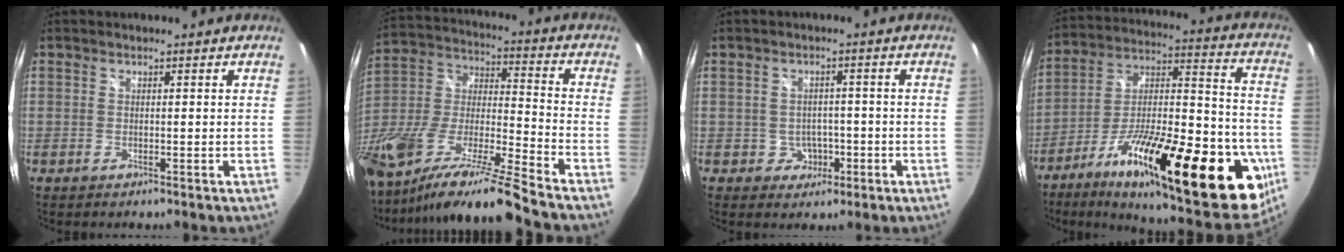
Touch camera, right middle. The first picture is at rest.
{"total": 22.5, "force": [-16.9, 0.7, 14.9], "torque": [-0.259, -0.045, -0.313]}
{"total": 3.9, "force": [-1.2, 3.6, 1.0], "torque": [-0.025, 0.012, -0.006]}
{"total": 36.2, "force": [-16.4, 11.4, 30.2], "torque": [-0.446, 0.002, -0.252]}